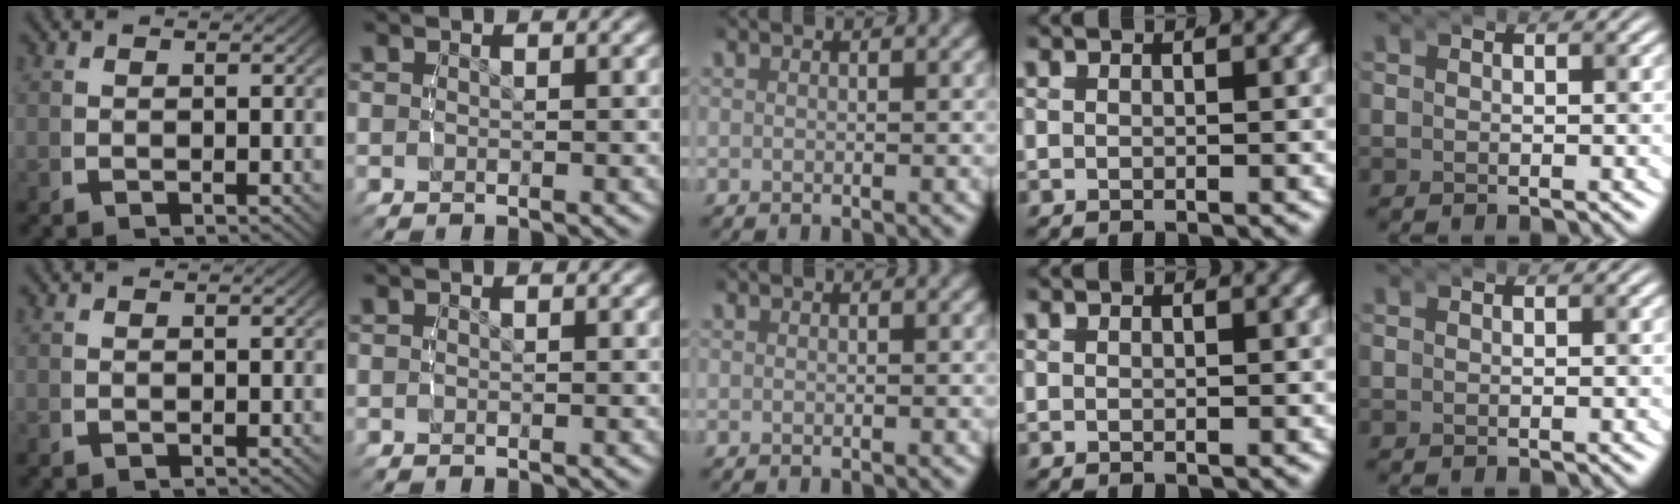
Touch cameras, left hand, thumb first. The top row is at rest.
{}